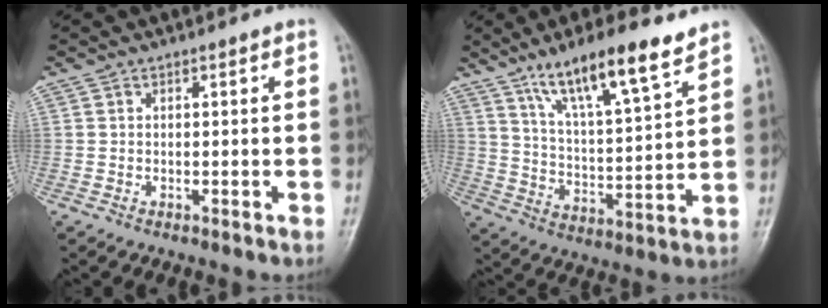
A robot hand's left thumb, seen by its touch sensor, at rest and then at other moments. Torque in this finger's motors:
{"motor_torque": [0.55, 0.30, 1.49, -1.28, 0.29]}